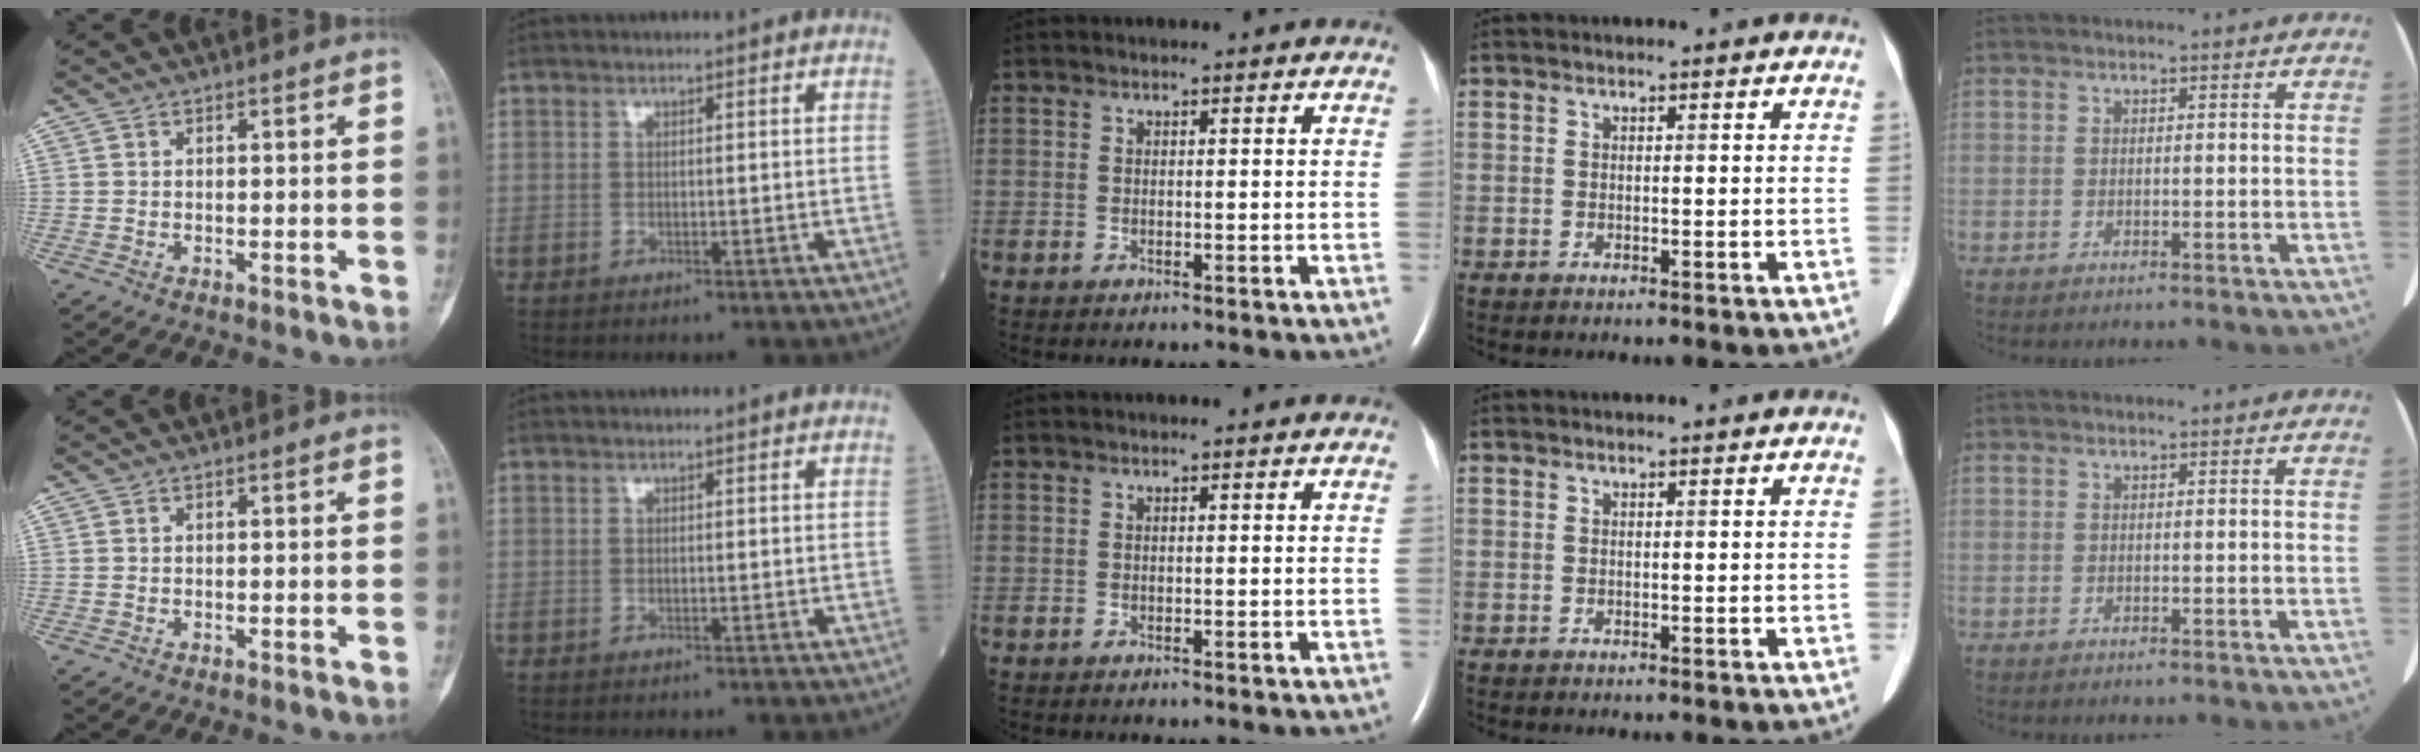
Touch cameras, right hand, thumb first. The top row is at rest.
{}